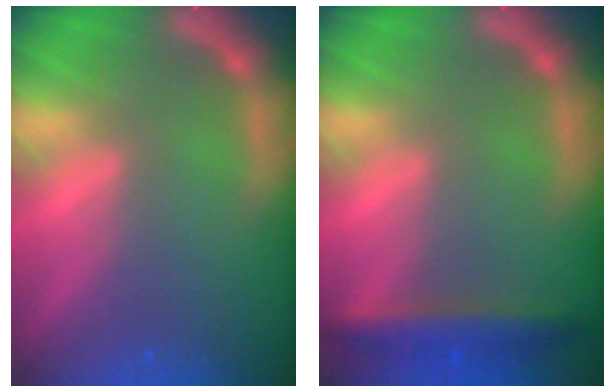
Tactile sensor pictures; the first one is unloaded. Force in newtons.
{"total": 4.0}